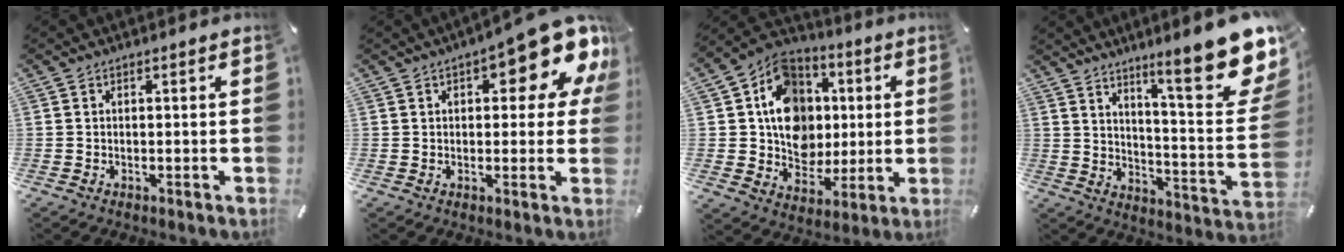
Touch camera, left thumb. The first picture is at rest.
{"total": 15.8, "force": [8.4, 6.0, 11.9], "torque": [-0.148, -0.057, 0.136]}
{"total": 15.1, "force": [1.9, 13.6, 6.4], "torque": [-0.092, -0.007, 0.045]}
{"total": 20.2, "force": [13.0, 4.9, 14.7], "torque": [-0.208, -0.101, 0.204]}